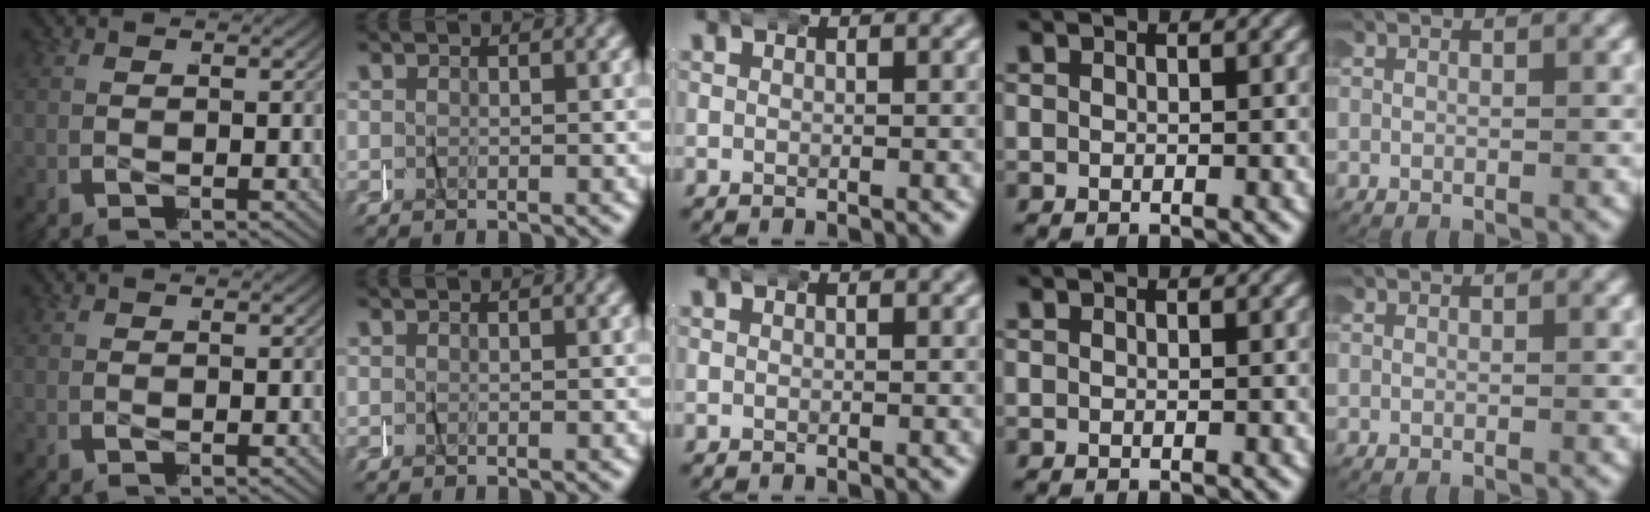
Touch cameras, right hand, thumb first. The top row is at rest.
{}